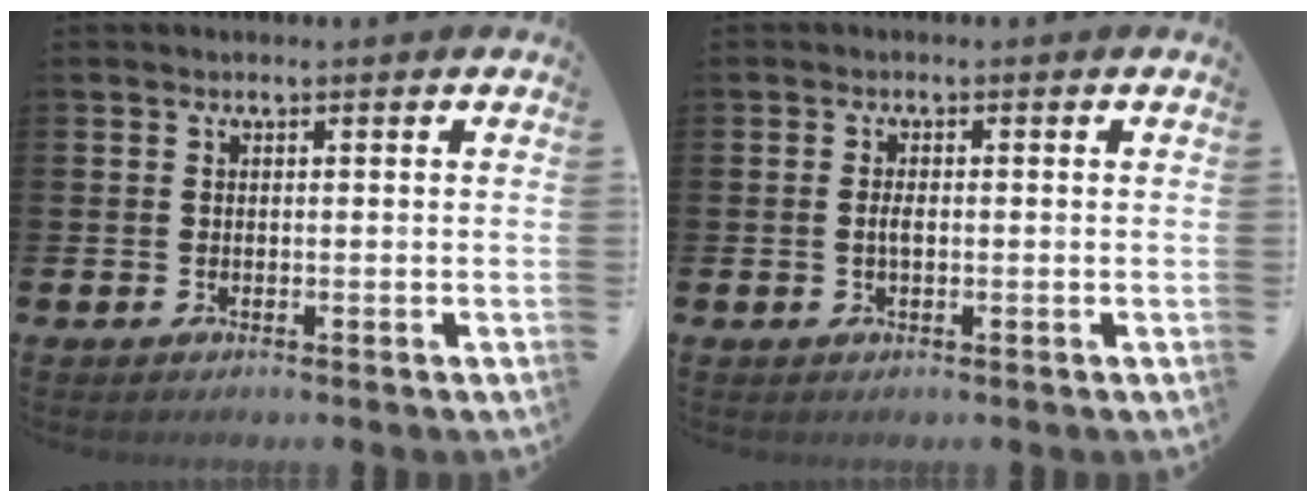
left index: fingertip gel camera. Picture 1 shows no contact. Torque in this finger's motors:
{"motor_torque": [0.52, 0.18, 0.04, 0.07]}